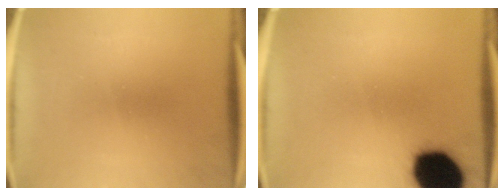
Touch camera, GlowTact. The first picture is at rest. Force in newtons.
{"total": 18.7}